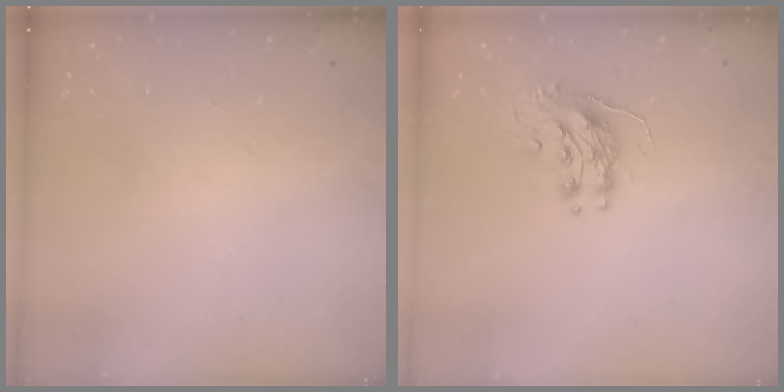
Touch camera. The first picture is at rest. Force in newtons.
{"total": 9.2, "press": 9.2, "slide": 0.7}